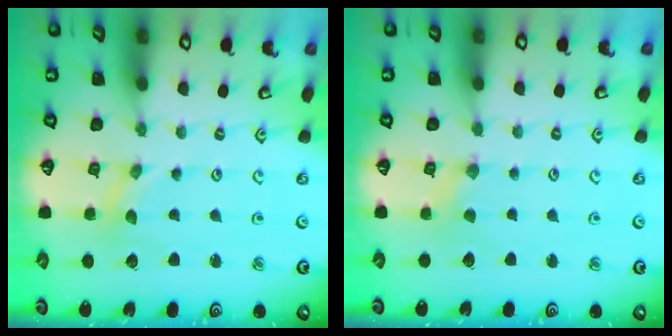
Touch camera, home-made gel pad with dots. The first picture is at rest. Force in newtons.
{"total": 1.2, "press": 1.1, "slide": 0.3}